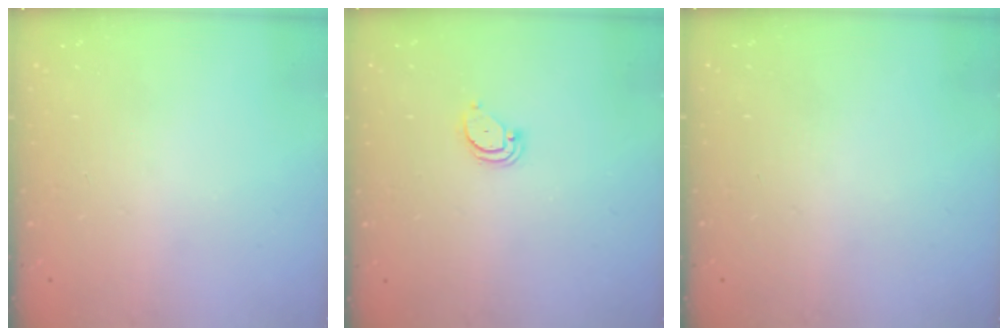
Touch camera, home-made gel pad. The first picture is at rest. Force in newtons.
{"total": 2.1, "press": 2.1, "slide": 0.1}
{"total": 0.0}